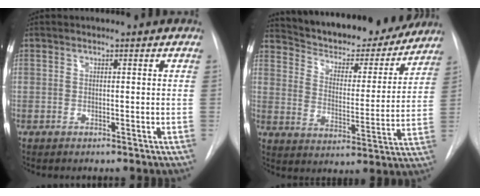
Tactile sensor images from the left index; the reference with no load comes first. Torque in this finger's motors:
{"motor_torque": [-0.03, -0.63, 0.30, 0.05]}